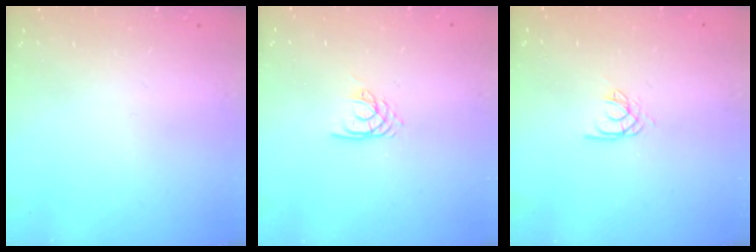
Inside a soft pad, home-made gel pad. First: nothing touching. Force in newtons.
{"total": 2.7, "press": 2.7, "slide": 0.1}
{"total": 3.4, "press": 3.4, "slide": 0.2}